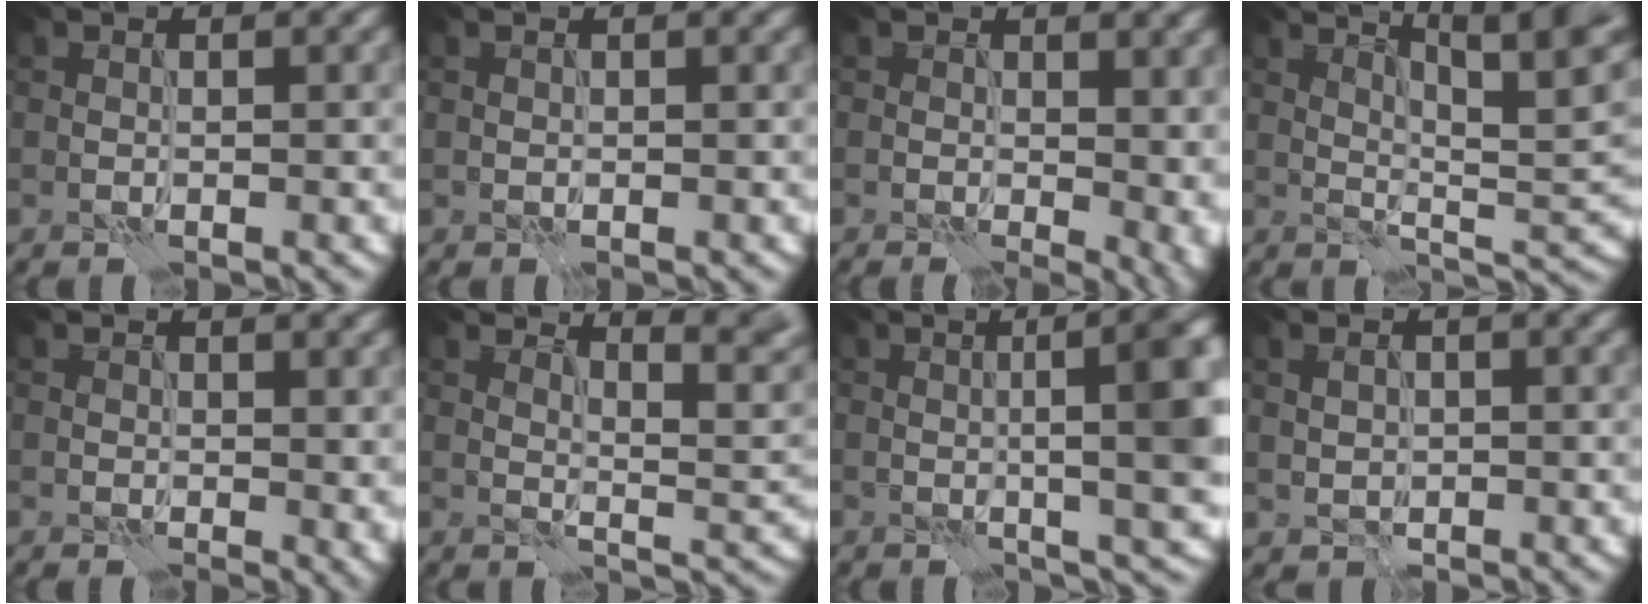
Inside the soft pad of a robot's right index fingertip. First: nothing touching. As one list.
[{"total": 0.0}, {"total": 7.0, "force": [0.5, 3.3, 6.1], "torque": [-0.030, 0.002, 0.013]}, {"total": 11.2, "force": [5.6, 3.6, 8.9], "torque": [-0.114, 0.013, 0.067]}, {"total": 2.3, "force": [0.6, 0.9, 2.0], "torque": [-0.016, -0.002, 0.016]}, {"total": 7.0, "force": [5.1, 1.7, 4.4], "torque": [-0.048, 0.008, 0.075]}, {"total": 11.4, "force": [1.3, 3.6, 10.7], "torque": [-0.097, 0.024, 0.012]}, {"total": 0.7, "force": [0.0, 0.6, 0.2], "torque": [-0.008, 0.000, 0.006]}]